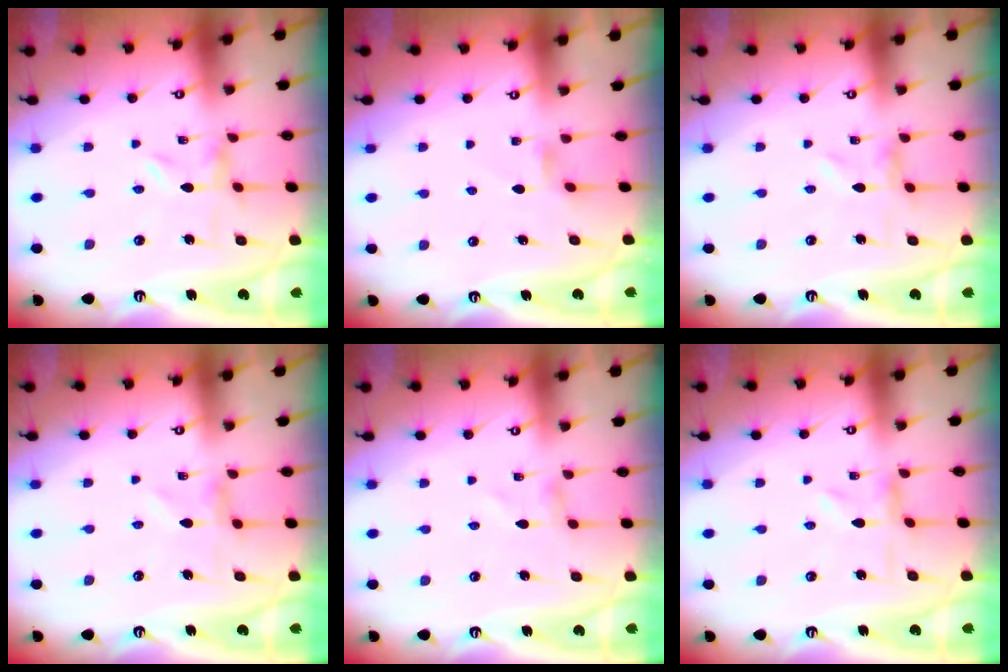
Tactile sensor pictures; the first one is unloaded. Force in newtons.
{"total": 2.2, "press": 2.1, "slide": 0.5}
{"total": 0.0}
{"total": 1.8, "press": 1.8, "slide": 0.2}
{"total": 0.0}
{"total": 1.0, "press": 1.0, "slide": 0.2}